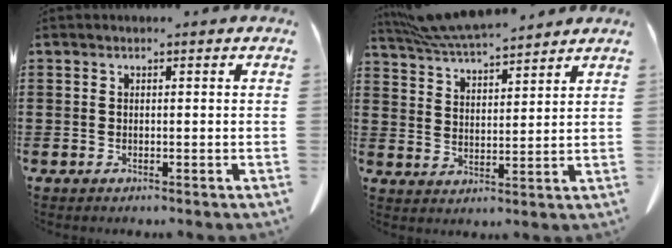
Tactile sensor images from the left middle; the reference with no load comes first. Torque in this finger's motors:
{"motor_torque": [0.81, -0.26, 0.26, 0.10]}